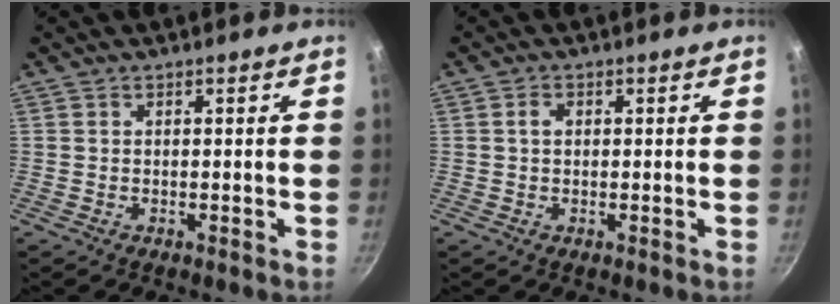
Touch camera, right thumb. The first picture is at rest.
{"total": 1.5, "force": [0.2, 1.2, 1.0], "torque": [-0.014, 0.006, 0.004]}